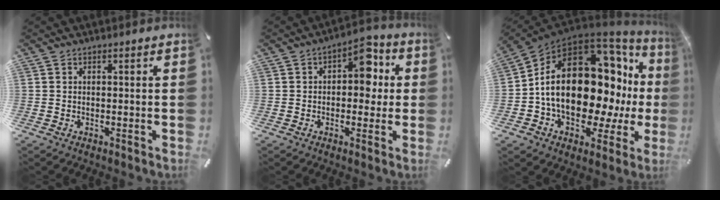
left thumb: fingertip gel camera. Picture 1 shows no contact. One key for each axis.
{"total": 8.5, "fx": 1.6, "fy": 5.6, "fz": 6.2, "tx": -0.067, "ty": -0.008, "tz": 0.019}
{"total": 26.0, "fx": 1.4, "fy": 16.2, "fz": 20.3, "tx": -0.365, "ty": -0.026, "tz": 0.039}